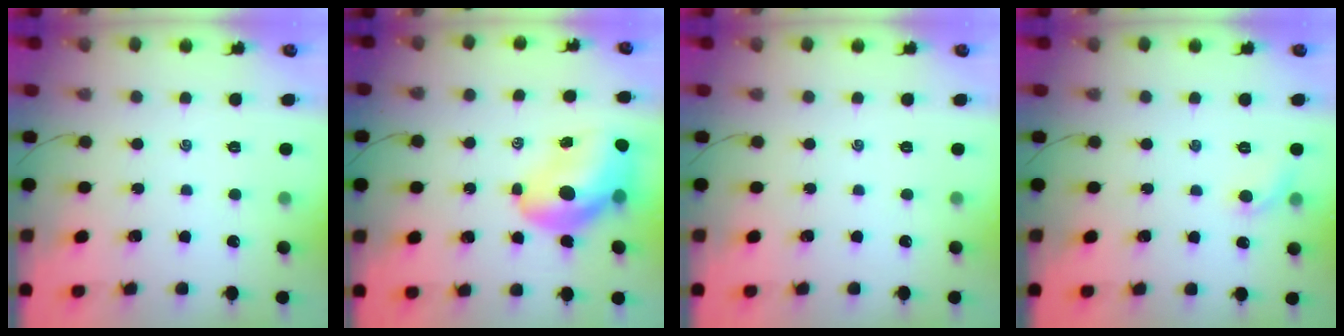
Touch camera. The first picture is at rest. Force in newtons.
{"total": 13.2, "press": 12.7, "slide": 3.7}
{"total": 0.0}
{"total": 5.6, "press": 5.4, "slide": 1.3}